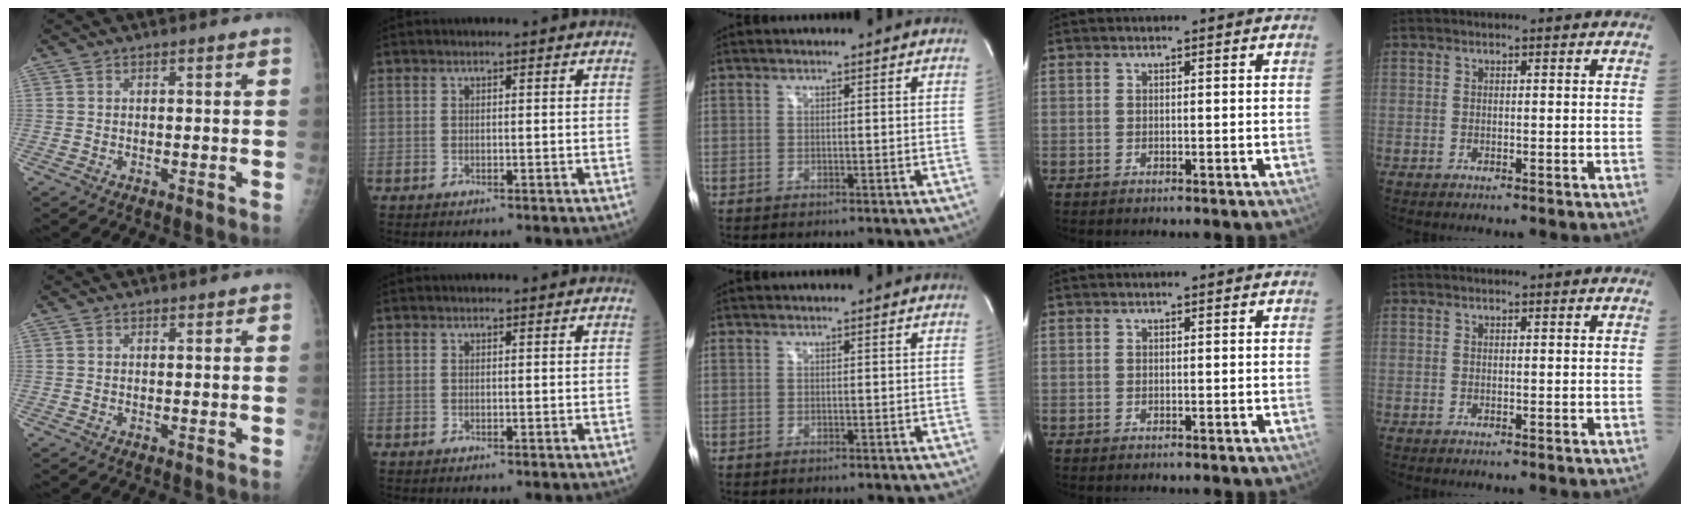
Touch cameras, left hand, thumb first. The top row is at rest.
{"index": {"total": 0.6, "force": [0.5, 0.2, -0.1], "torque": [0.000, 0.003, 0.007]}}